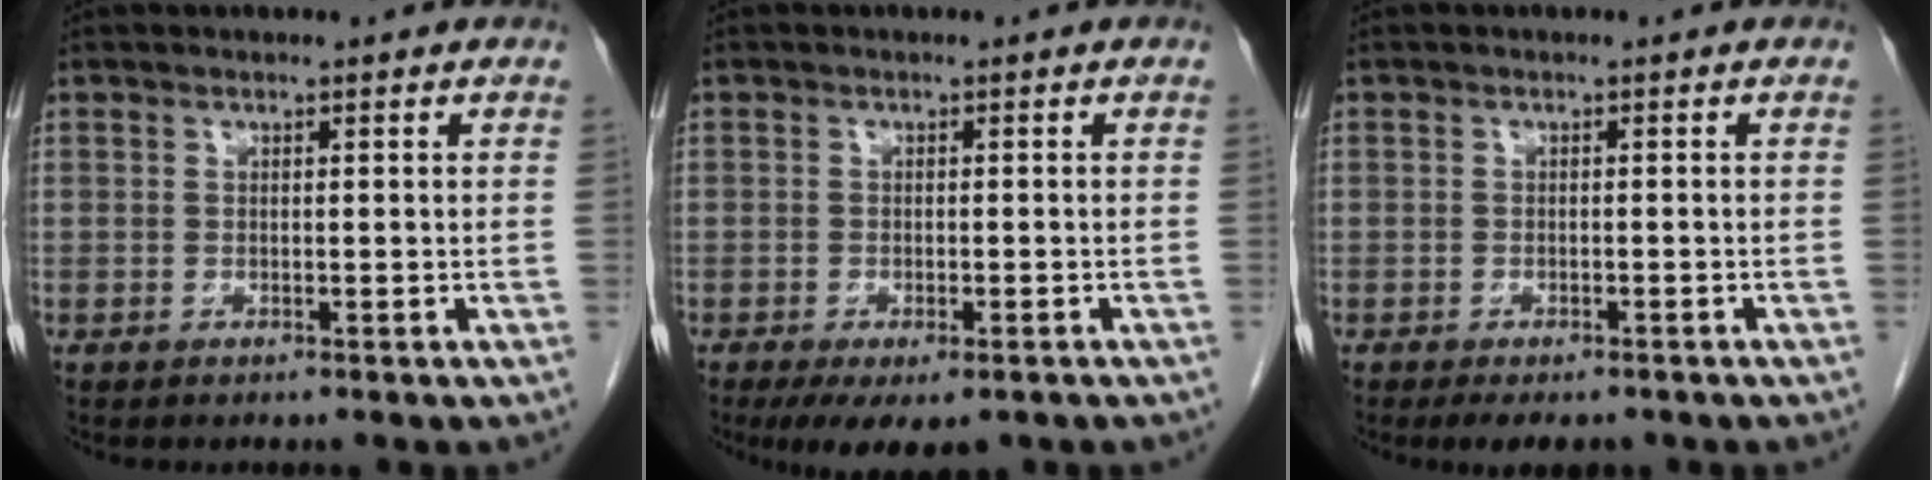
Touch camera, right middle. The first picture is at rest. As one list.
[{"total": 6.9, "force": [-4.5, 2.9, 4.2], "torque": [-0.062, -0.011, -0.068]}, {"total": 4.6, "force": [-3.7, 2.0, 2.0], "torque": [-0.024, -0.006, -0.049]}]